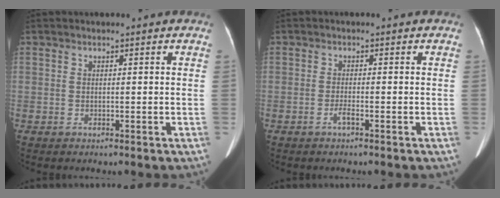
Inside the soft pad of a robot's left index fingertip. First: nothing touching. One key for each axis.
{"total": 1.3, "fx": -1.2, "fy": -0.1, "fz": 0.5, "tx": -0.010, "ty": -0.017, "tz": -0.024}